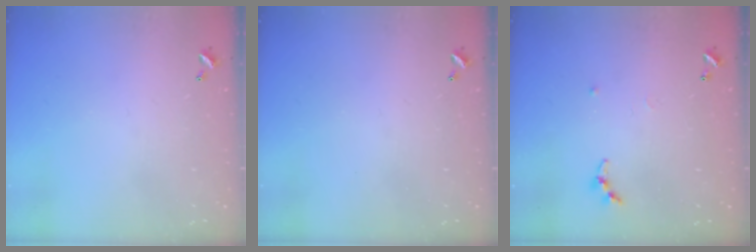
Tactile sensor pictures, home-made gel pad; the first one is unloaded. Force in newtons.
{"total": 0.0}
{"total": 5.3, "press": 5.2, "slide": 0.7}